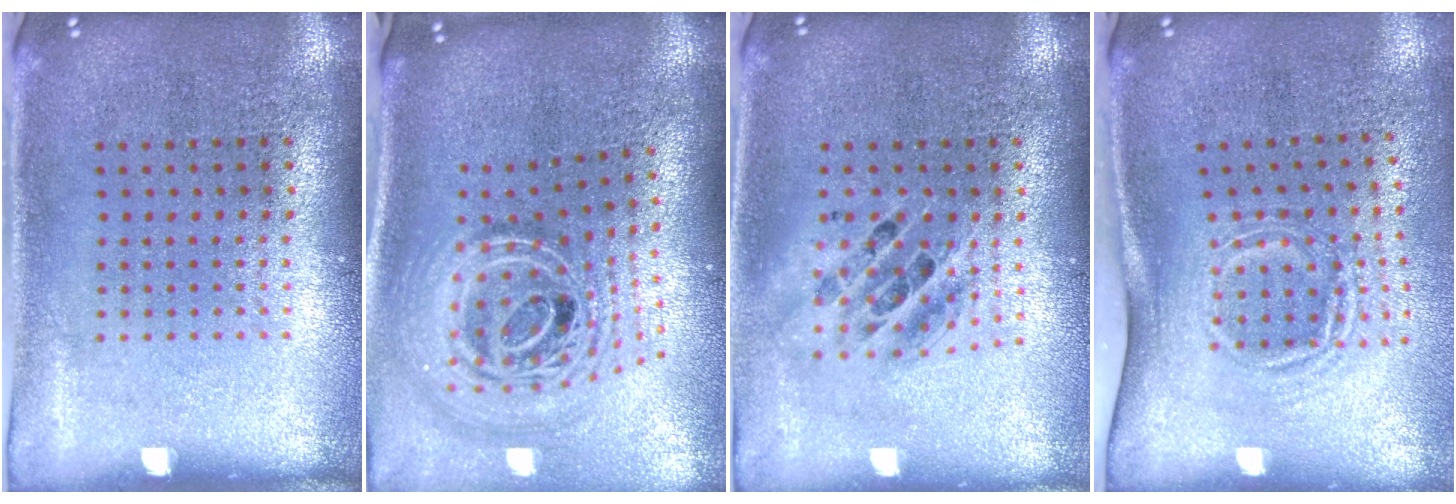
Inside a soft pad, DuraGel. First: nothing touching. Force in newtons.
{"total": 2.9, "press": 2.0, "slide": 2.1}
{"total": 1.6, "press": 1.3, "slide": 0.8}
{"total": 1.8, "press": 1.1, "slide": 1.4}